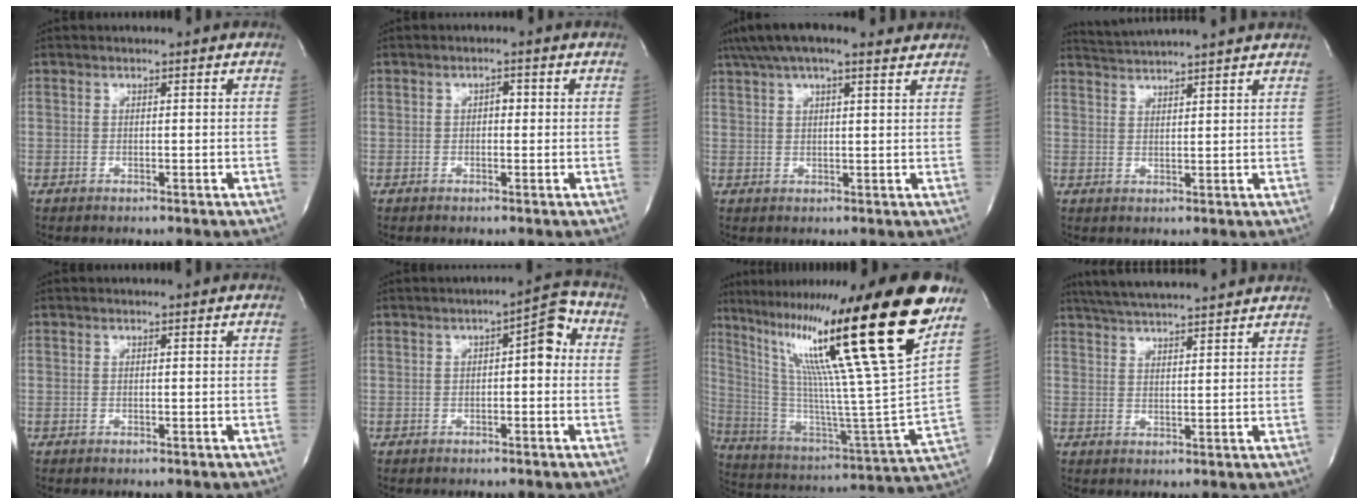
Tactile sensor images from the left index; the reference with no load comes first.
{"total": 1.2, "force": [0.0, 0.7, 0.9], "torque": [-0.011, 0.000, -0.004]}
{"total": 12.6, "force": [10.0, 2.9, 7.0], "torque": [-0.132, 0.043, 0.146]}
{"total": 10.0, "force": [9.5, -0.5, 3.2], "torque": [-0.062, 0.018, 0.135]}
{"total": 0.0}
{"total": 5.1, "force": [0.5, 1.8, 4.7], "torque": [-0.061, 0.023, 0.000]}
{"total": 31.2, "force": [20.1, -2.0, 23.8], "torque": [-0.401, -0.041, 0.321]}
{"total": 14.7, "force": [13.3, 1.1, 6.1], "torque": [-0.112, 0.029, 0.193]}